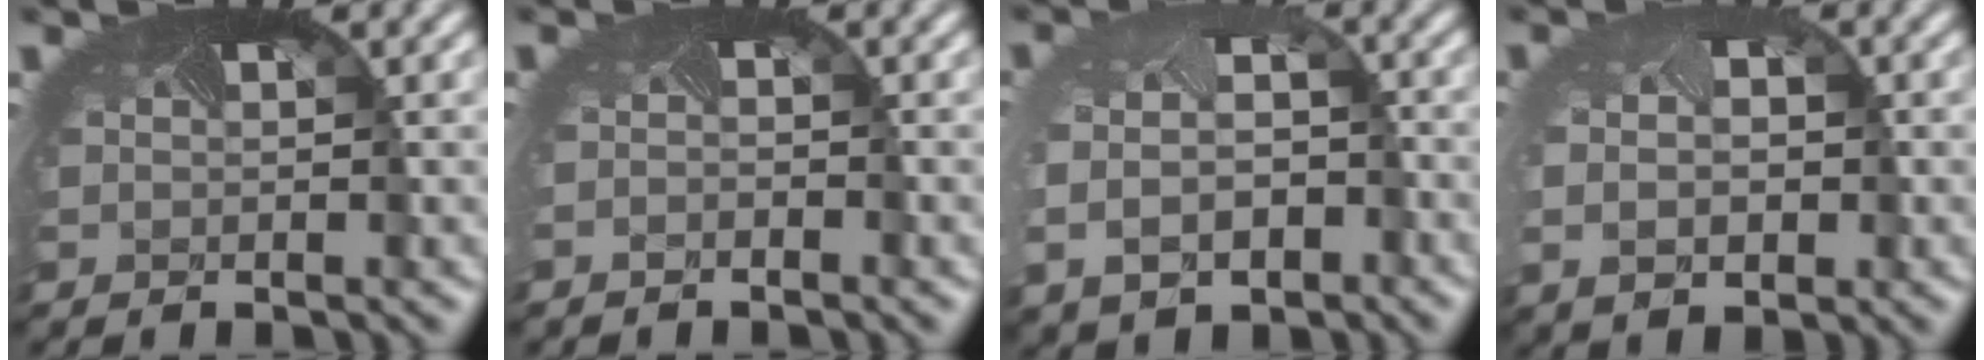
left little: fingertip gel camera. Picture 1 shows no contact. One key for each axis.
{"total": 1.1, "fx": -1.1, "fy": -0.2, "fz": -0.2, "tx": -0.004, "ty": -0.006, "tz": -0.018}
{"total": 6.6, "fx": -2.2, "fy": 4.5, "fz": 4.3, "tx": -0.097, "ty": -0.035, "tz": -0.018}
{"total": 4.4, "fx": -0.5, "fy": 3.1, "fz": 3.0, "tx": -0.055, "ty": -0.003, "tz": 0.003}